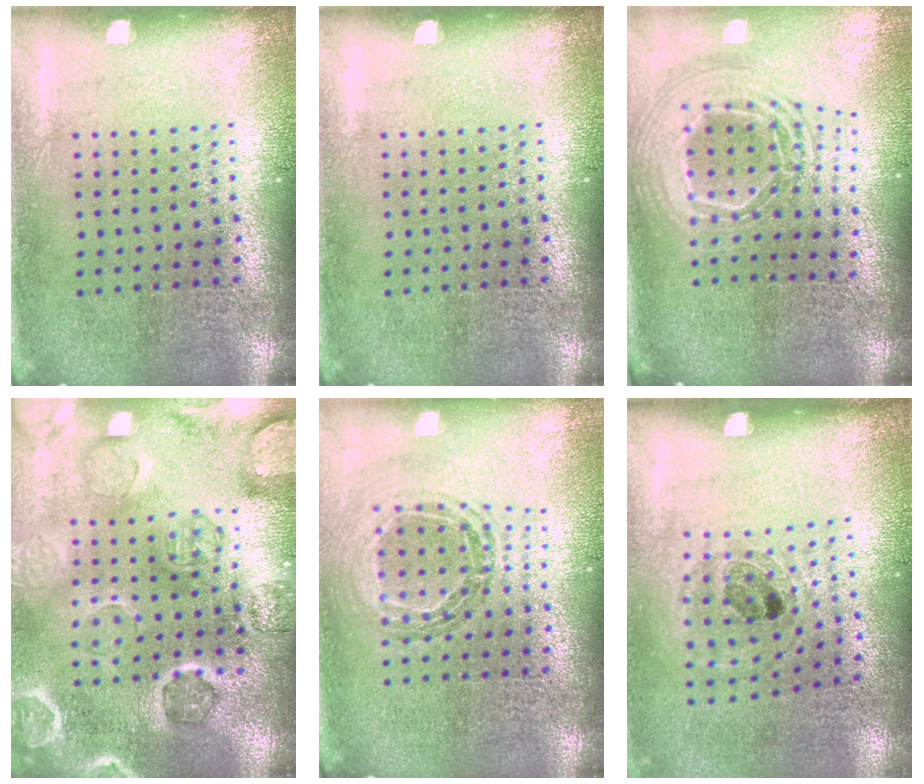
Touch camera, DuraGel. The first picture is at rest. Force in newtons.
{"total": 0.0}
{"total": 2.3, "press": 1.8, "slide": 1.5}
{"total": 2.6, "press": 2.6, "slide": 0.3}
{"total": 0.9, "press": 0.9, "slide": 0.1}
{"total": 0.9, "press": 0.9, "slide": 0.3}